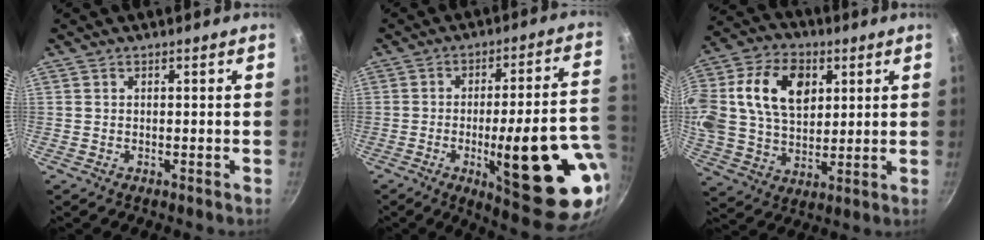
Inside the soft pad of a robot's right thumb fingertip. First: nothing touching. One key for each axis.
{"total": 23.3, "fx": -6.2, "fy": 5.9, "fz": 21.7, "tx": -0.268, "ty": 0.010, "tz": -0.073}
{"total": 21.9, "fx": 6.1, "fy": 15.2, "fz": 14.6, "tx": -0.286, "ty": 0.016, "tz": 0.103}